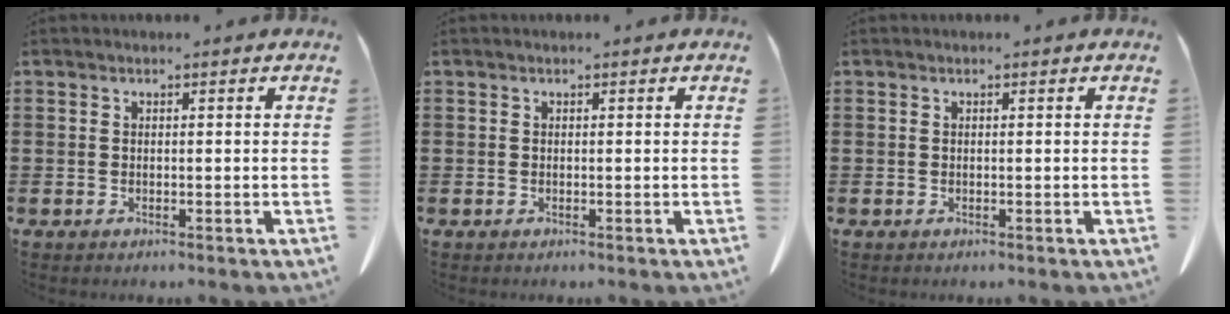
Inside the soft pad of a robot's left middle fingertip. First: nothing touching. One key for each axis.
{"total": 0.0}
{"total": 0.0}